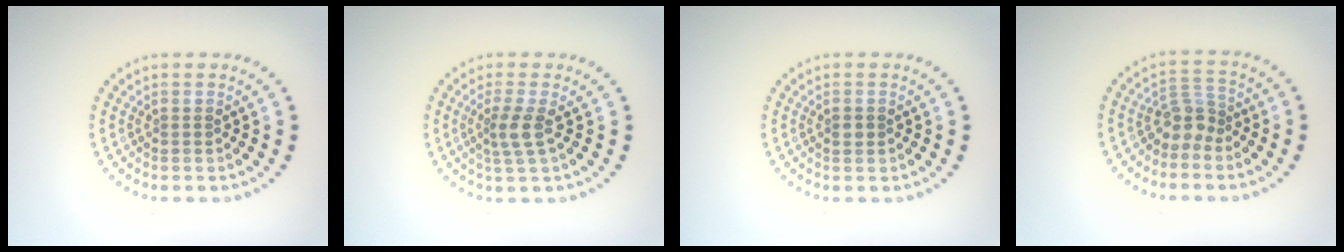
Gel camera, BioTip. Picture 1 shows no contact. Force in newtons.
{"total": 2.1, "press": 1.6, "slide": 1.4}
{"total": 1.2, "press": 1.2, "slide": 0.0}
{"total": 2.5, "press": 1.9, "slide": 1.6}